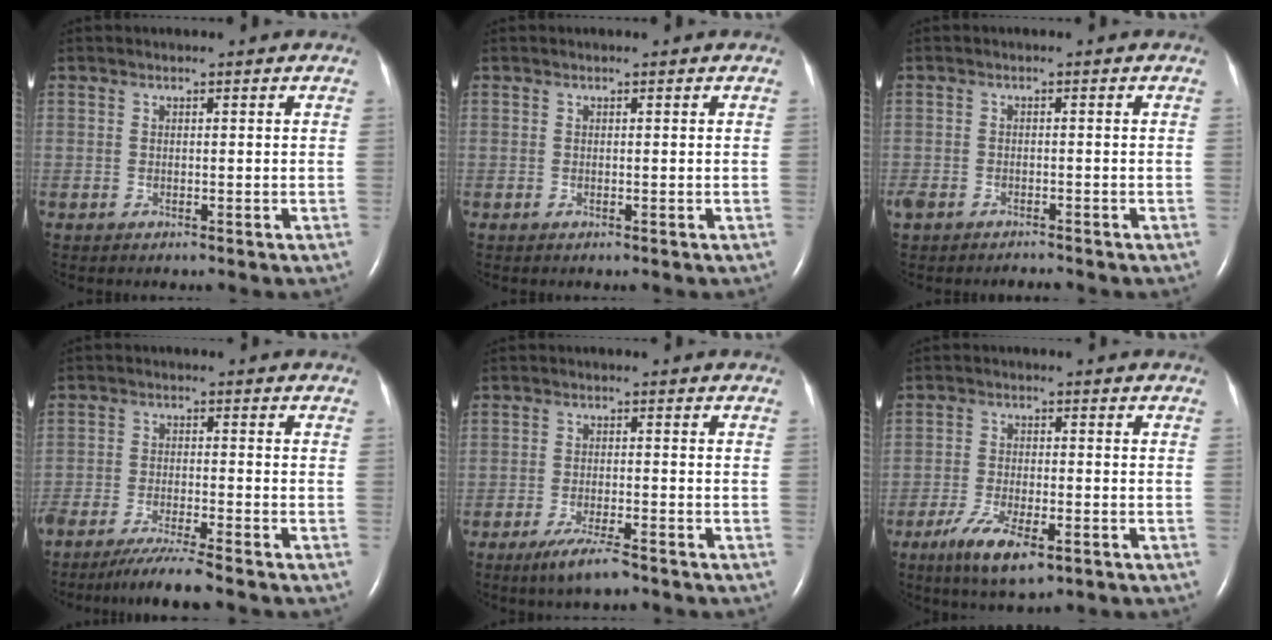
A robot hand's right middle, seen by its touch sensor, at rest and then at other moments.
{"total": 0.0}
{"total": 4.0, "force": [-3.3, 1.7, 1.5], "torque": [-0.035, -0.002, -0.056]}
{"total": 6.1, "force": [-5.2, -0.6, 3.1], "torque": [-0.055, -0.021, -0.092]}
{"total": 5.4, "force": [-3.9, 0.6, 3.7], "torque": [-0.079, -0.012, -0.066]}
{"total": 7.9, "force": [-4.4, 2.3, 6.1], "torque": [-0.116, -0.014, -0.071]}